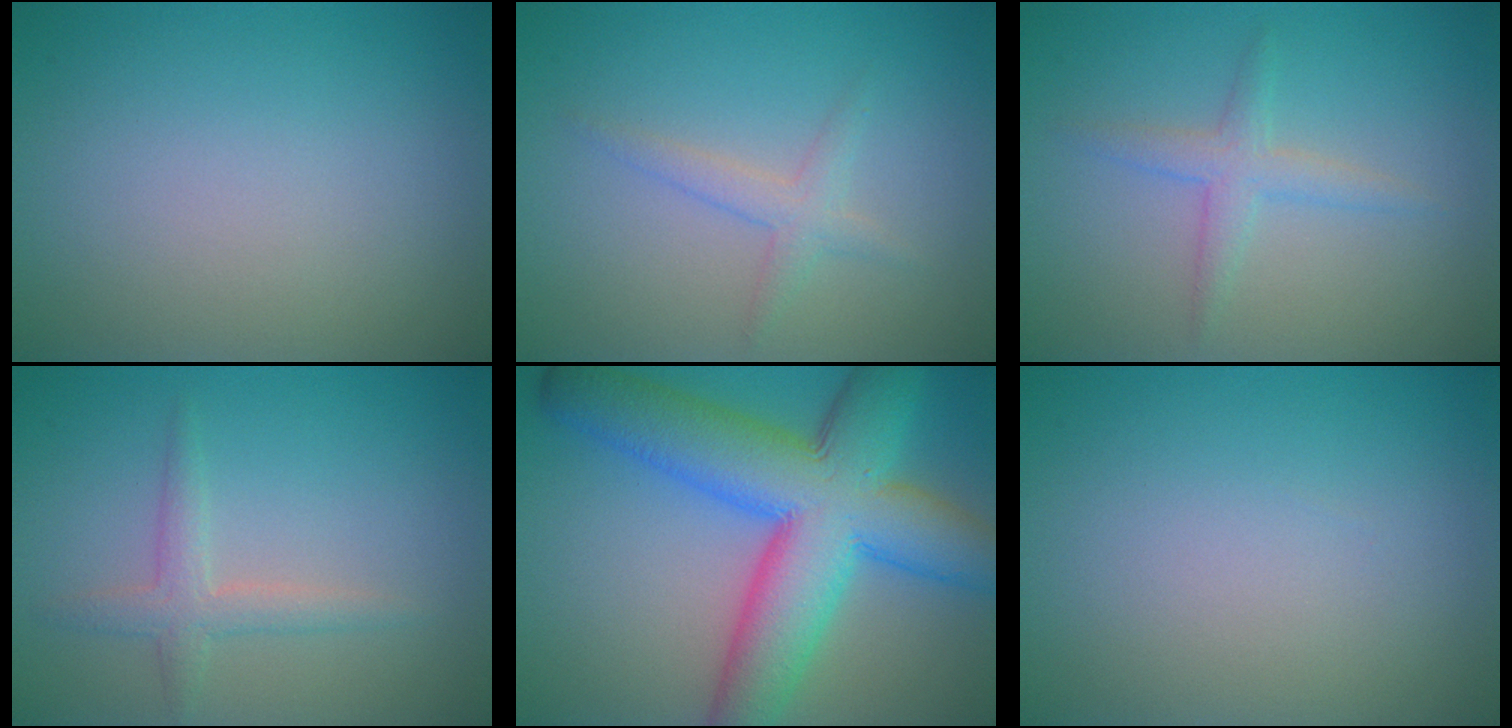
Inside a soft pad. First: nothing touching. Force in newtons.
{"total": 1.8, "press": 1.8, "slide": 0.0}
{"total": 2.2, "press": 2.2, "slide": 0.1}
{"total": 2.1, "press": 2.1, "slide": 0.0}
{"total": 12.3, "press": 12.3, "slide": 0.4}
{"total": 0.0}